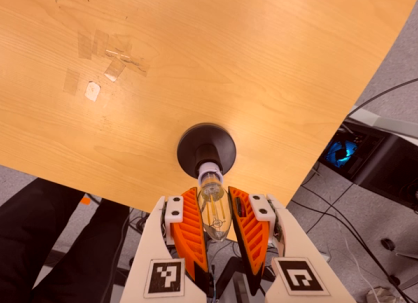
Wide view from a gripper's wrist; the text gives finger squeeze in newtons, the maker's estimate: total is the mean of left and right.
{"total": 11.4, "left": 12.8, "right": 10.1}